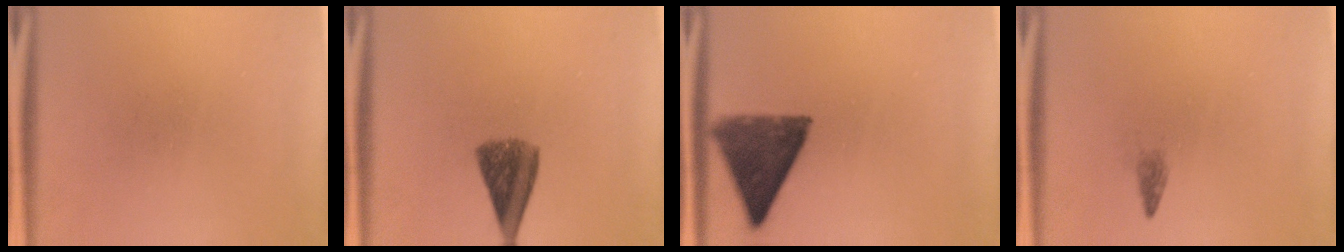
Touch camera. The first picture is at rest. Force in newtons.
{"total": 6.9}
{"total": 11.2}
{"total": 1.0}